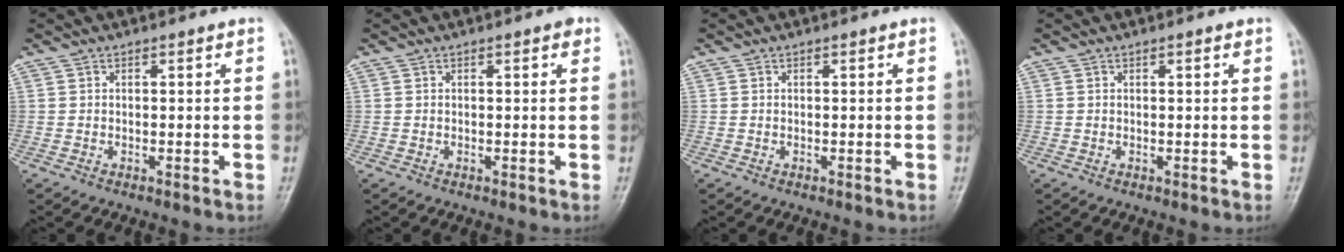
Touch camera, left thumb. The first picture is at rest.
{"total": 1.1, "force": [0.5, 0.5, 0.8], "torque": [-0.008, 0.001, 0.003]}
{"total": 0.0}
{"total": 0.6, "force": [0.3, 0.2, 0.5], "torque": [-0.008, 0.000, 0.003]}